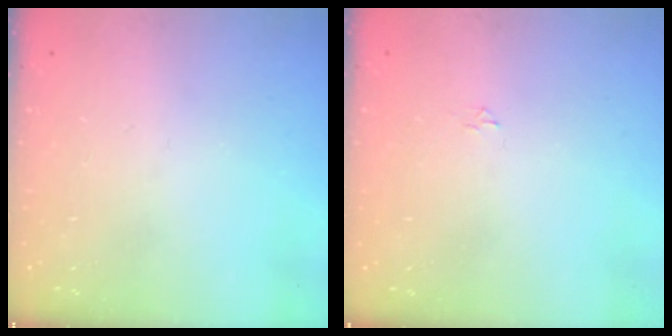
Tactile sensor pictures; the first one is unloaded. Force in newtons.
{"total": 1.8, "press": 1.8, "slide": 0.2}